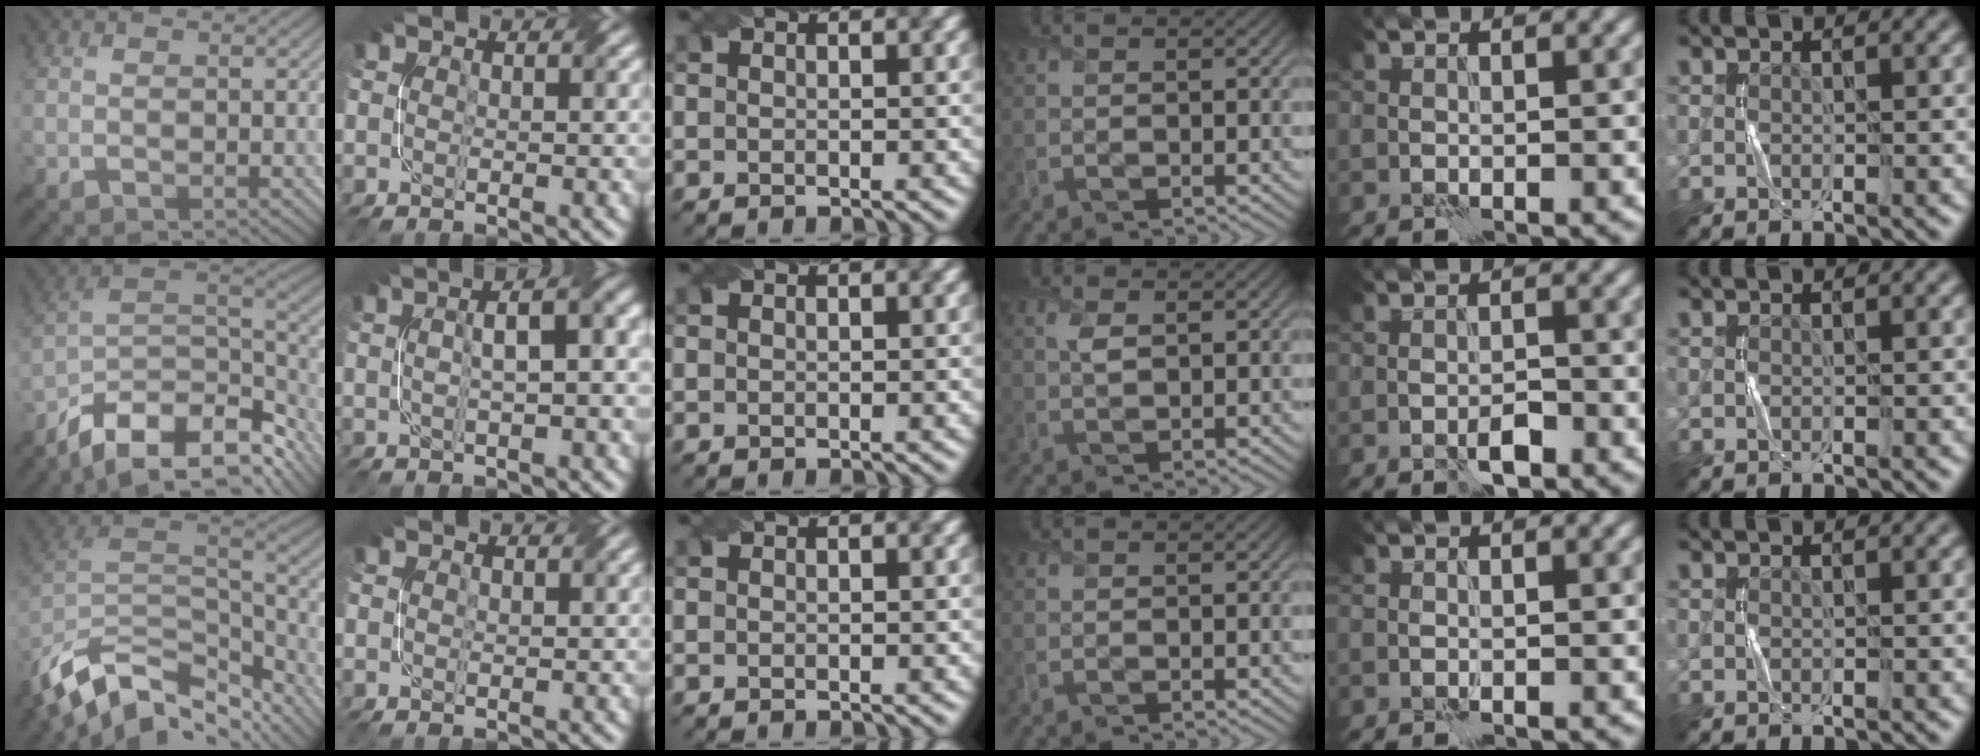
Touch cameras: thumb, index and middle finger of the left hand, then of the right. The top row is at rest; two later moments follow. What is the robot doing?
{"motion": "twist", "object": "screw"}